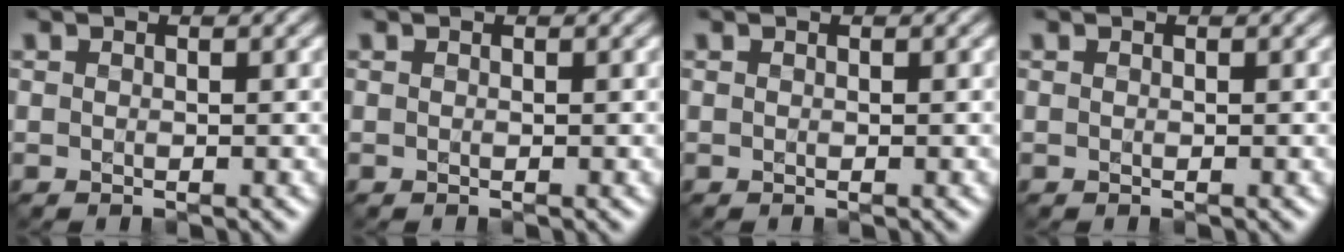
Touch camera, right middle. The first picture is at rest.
{"total": 0.0}
{"total": 0.0}
{"total": 0.0}